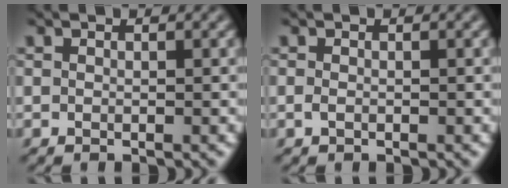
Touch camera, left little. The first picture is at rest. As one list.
[{"total": 0.7, "force": [-0.2, 0.4, 0.4], "torque": [-0.012, -0.001, -0.004]}]